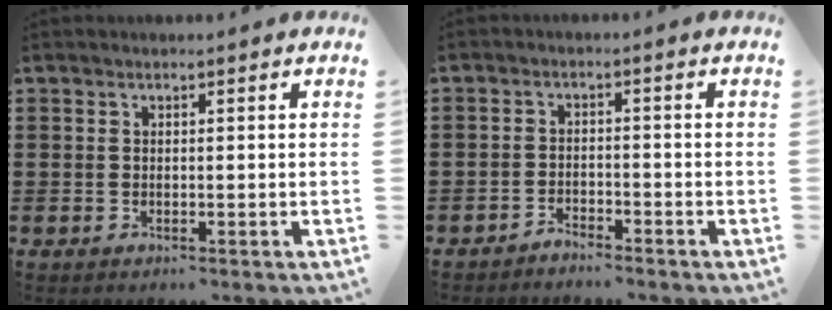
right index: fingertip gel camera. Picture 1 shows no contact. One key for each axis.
{"total": 2.1, "fx": -2.1, "fy": 0.1, "fz": -0.1, "tx": -0.006, "ty": 0.003, "tz": -0.046}